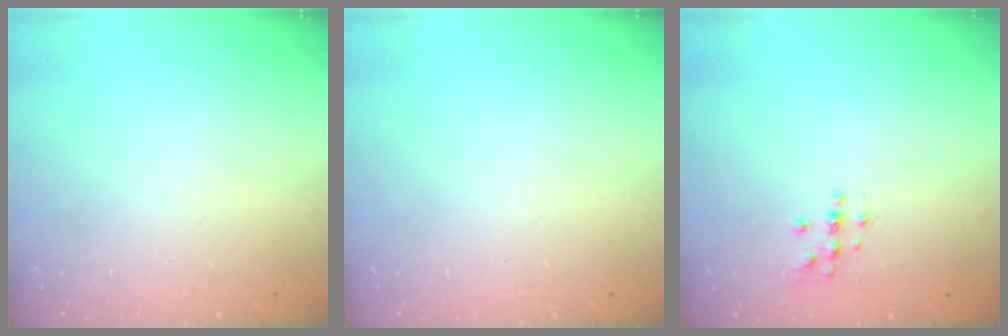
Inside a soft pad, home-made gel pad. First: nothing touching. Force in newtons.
{"total": 0.0}
{"total": 2.0, "press": 2.0, "slide": 0.2}